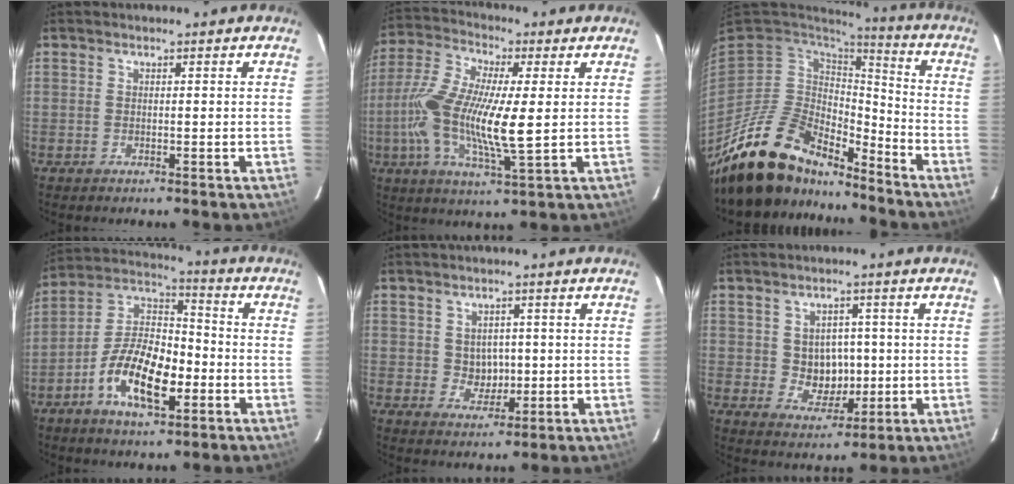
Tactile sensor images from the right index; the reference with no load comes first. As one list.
[{"total": 15.4, "force": [-0.5, 3.5, 15.0], "torque": [-0.298, -0.003, -0.019]}, {"total": 19.4, "force": [-16.2, 7.2, 7.8], "torque": [-0.160, -0.005, -0.280]}, {"total": 14.3, "force": [-5.5, 6.6, 11.4], "torque": [-0.219, 0.012, -0.100]}, {"total": 4.0, "force": [0.2, 3.8, 1.4], "torque": [-0.024, 0.005, 0.013]}, {"total": 6.4, "force": [0.1, 5.8, 2.8], "torque": [-0.051, 0.006, 0.016]}]